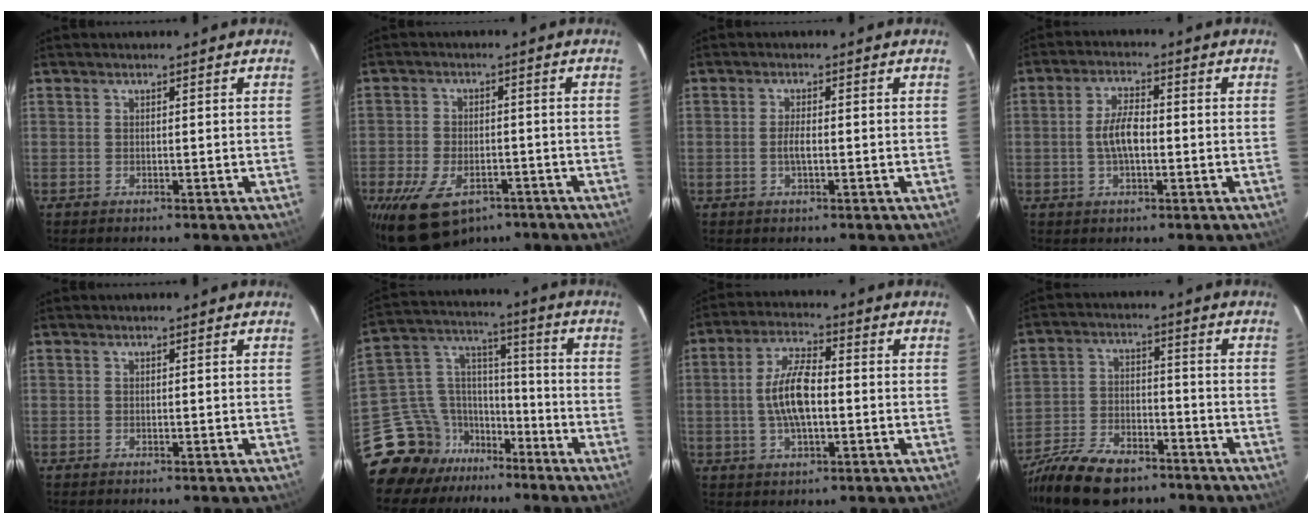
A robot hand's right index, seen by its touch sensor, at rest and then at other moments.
{"total": 12.3, "force": [-7.9, 7.0, 6.3], "torque": [-0.146, -0.011, -0.123]}
{"total": 2.0, "force": [-0.5, 0.2, 2.0], "torque": [-0.042, 0.000, -0.011]}
{"total": 5.3, "force": [-0.8, 1.9, 4.8], "torque": [-0.096, 0.007, -0.014]}
{"total": 0.0}
{"total": 14.6, "force": [-11.1, 9.1, 2.9], "torque": [-0.087, 0.067, -0.189]}
{"total": 8.7, "force": [-0.9, 3.1, 8.1], "torque": [-0.161, 0.008, -0.018]}
{"total": 18.4, "force": [-13.7, 8.2, 9.1], "torque": [-0.209, -0.018, -0.235]}